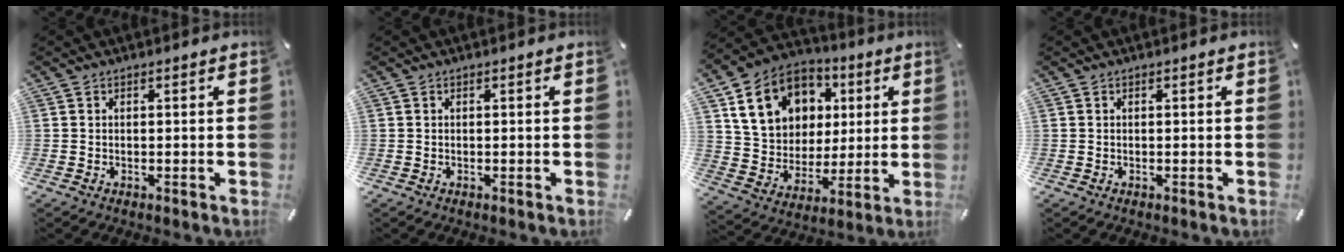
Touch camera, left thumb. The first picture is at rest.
{"total": 0.0}
{"total": 15.6, "force": [5.2, 13.4, 6.2], "torque": [-0.109, -0.007, 0.108]}
{"total": 0.0}